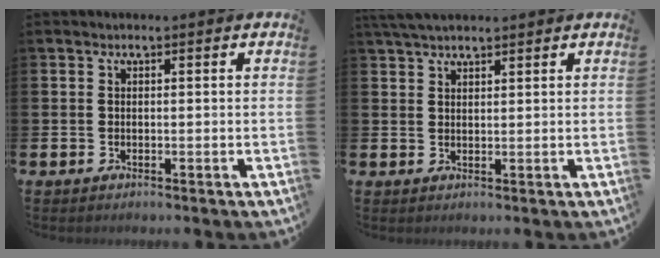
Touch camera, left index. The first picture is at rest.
{"total": 3.7, "force": [3.2, 1.0, 1.5], "torque": [-0.035, -0.004, 0.060]}